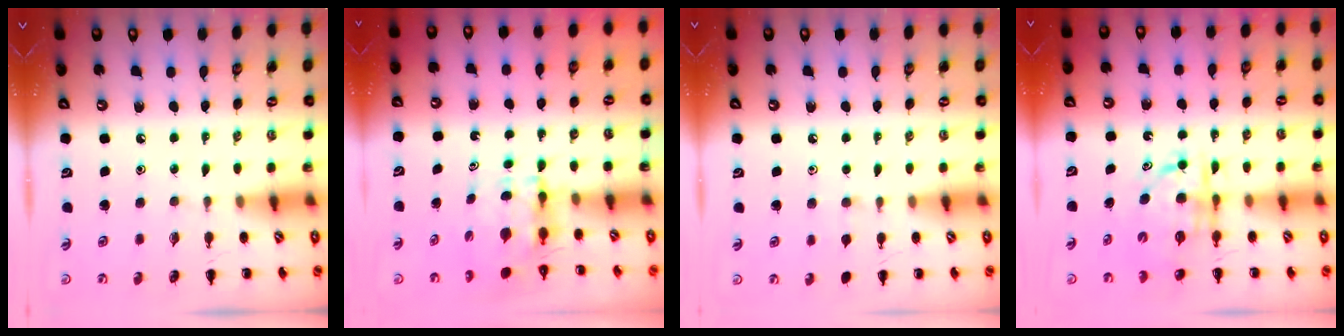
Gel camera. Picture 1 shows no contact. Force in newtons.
{"total": 3.9, "press": 3.9, "slide": 0.3}
{"total": 4.9, "press": 4.5, "slide": 1.9}
{"total": 6.4, "press": 6.3, "slide": 0.8}